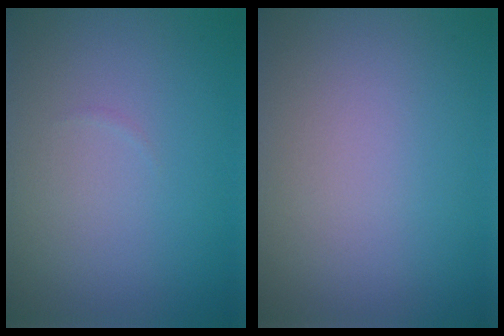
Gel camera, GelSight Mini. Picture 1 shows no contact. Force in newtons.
{"total": 0.0}